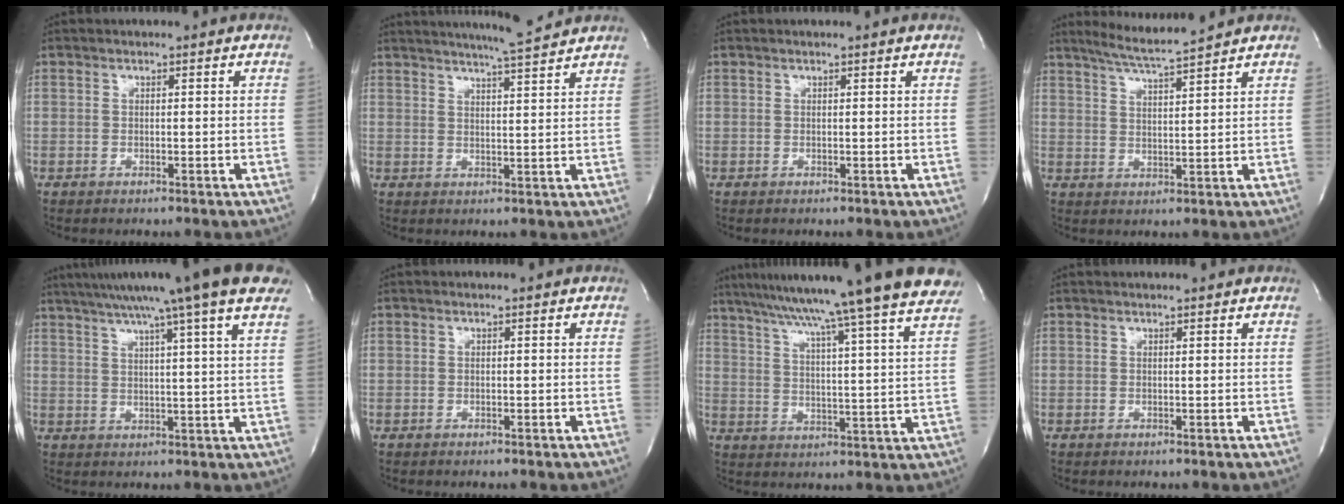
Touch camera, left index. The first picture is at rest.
{"total": 8.6, "force": [7.9, -1.1, 3.3], "torque": [-0.060, -0.005, 0.110]}
{"total": 0.0}
{"total": 6.5, "force": [5.9, -1.4, 2.4], "torque": [-0.052, -0.006, 0.108]}
{"total": 18.7, "force": [14.4, -1.2, 11.9], "torque": [-0.193, 0.019, 0.186]}
{"total": 0.0}
{"total": 27.1, "force": [23.2, -1.4, 13.9], "torque": [-0.232, -0.029, 0.306]}
{"total": 1.7, "force": [1.6, 0.1, 0.6], "torque": [-0.008, 0.014, 0.023]}